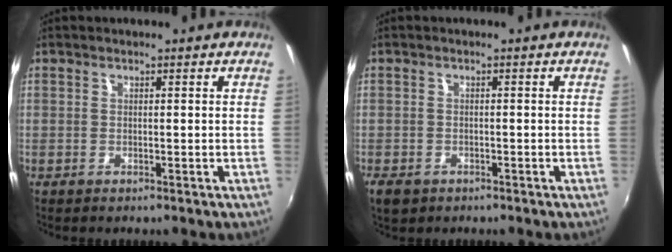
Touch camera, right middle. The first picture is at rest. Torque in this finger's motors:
{"motor_torque": [0.43, -0.50, -0.02, 0.02]}